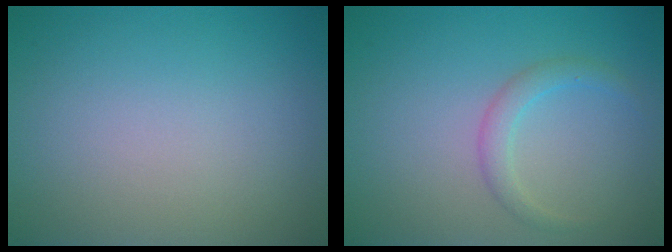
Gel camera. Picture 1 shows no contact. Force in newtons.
{"total": 1.7, "press": 1.7, "slide": 0.1}